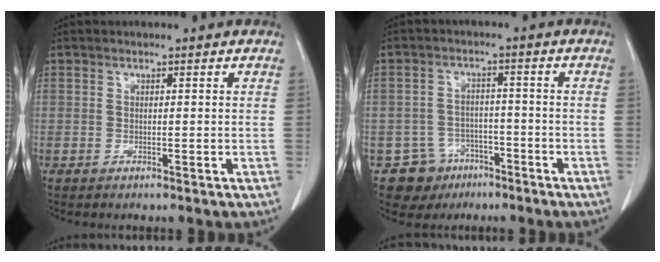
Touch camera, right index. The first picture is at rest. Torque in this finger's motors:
{"motor_torque": [-0.19, -0.04, -0.44, -0.21]}